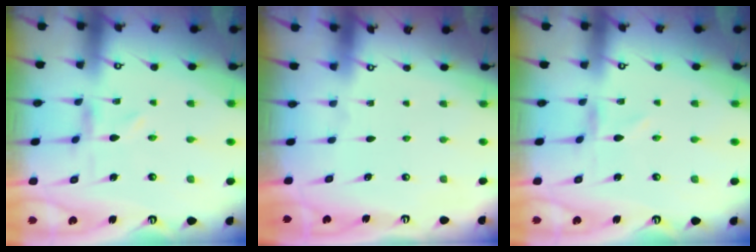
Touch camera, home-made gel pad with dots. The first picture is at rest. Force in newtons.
{"total": 0.0}
{"total": 0.9, "press": 0.8, "slide": 0.1}